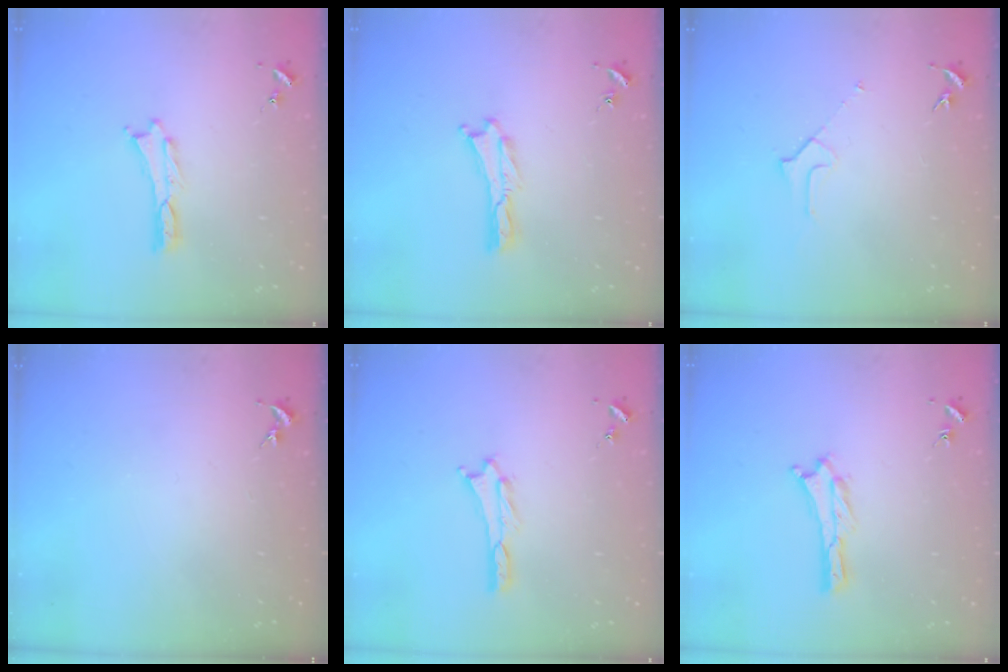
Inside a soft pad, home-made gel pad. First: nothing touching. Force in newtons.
{"total": 0.0}
{"total": 2.1, "press": 2.1, "slide": 0.1}
{"total": 0.0}
{"total": 1.0, "press": 1.0, "slide": 0.1}
{"total": 0.7, "press": 0.6, "slide": 0.2}